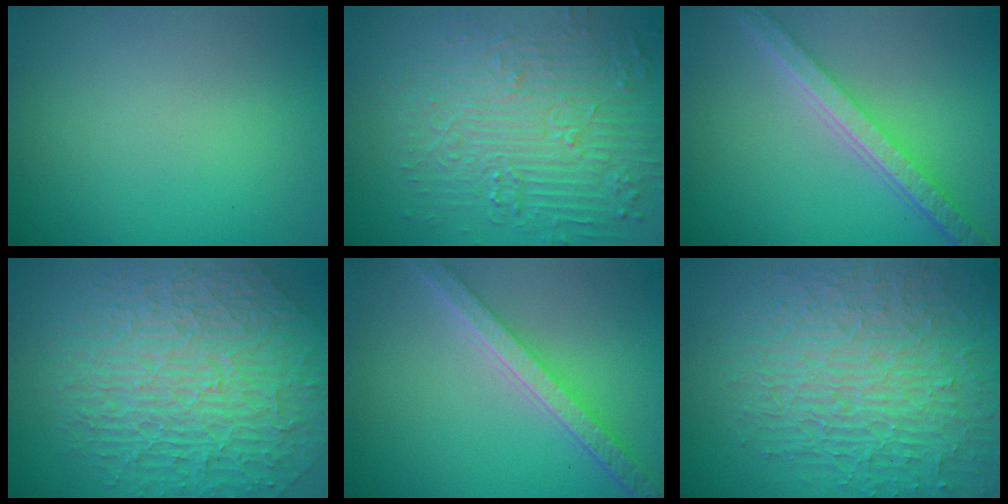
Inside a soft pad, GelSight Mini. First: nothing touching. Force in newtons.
{"total": 7.4, "press": 5.9, "slide": 4.6}
{"total": 5.6, "press": 4.3, "slide": 3.7}
{"total": 8.8, "press": 6.6, "slide": 5.8}
{"total": 4.9, "press": 3.9, "slide": 3.0}
{"total": 8.9, "press": 6.2, "slide": 6.3}